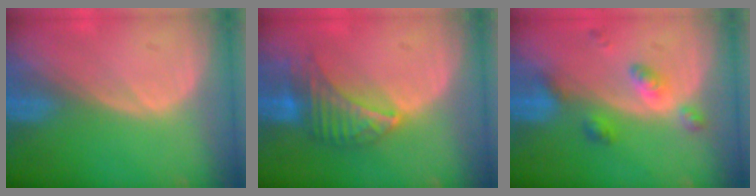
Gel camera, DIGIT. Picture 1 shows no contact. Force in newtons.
{"total": 6.8, "press": 6.6, "slide": 1.4}
{"total": 4.8, "press": 4.8, "slide": 0.1}